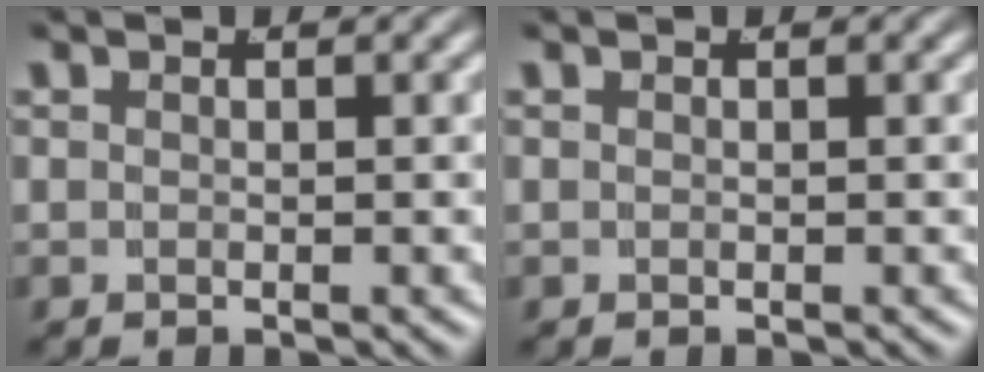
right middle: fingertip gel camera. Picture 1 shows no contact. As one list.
[{"total": 0.0}]